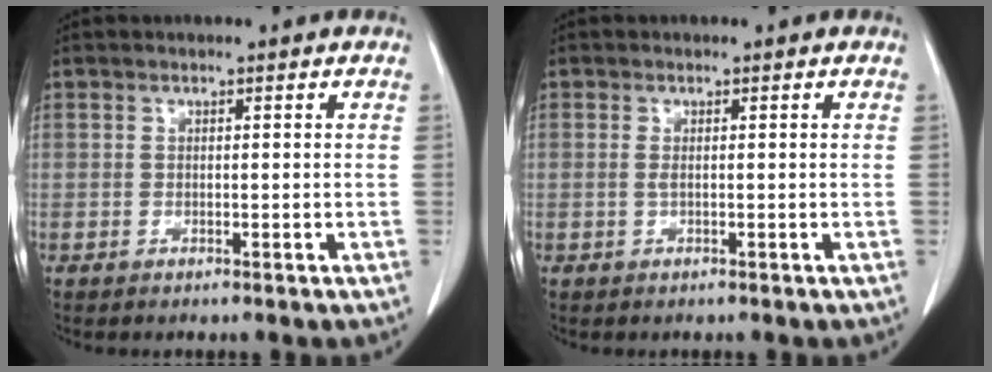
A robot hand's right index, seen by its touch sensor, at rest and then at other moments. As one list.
[{"total": 0.5, "force": [0.2, 0.0, 0.5], "torque": [-0.013, 0.000, 0.003]}]